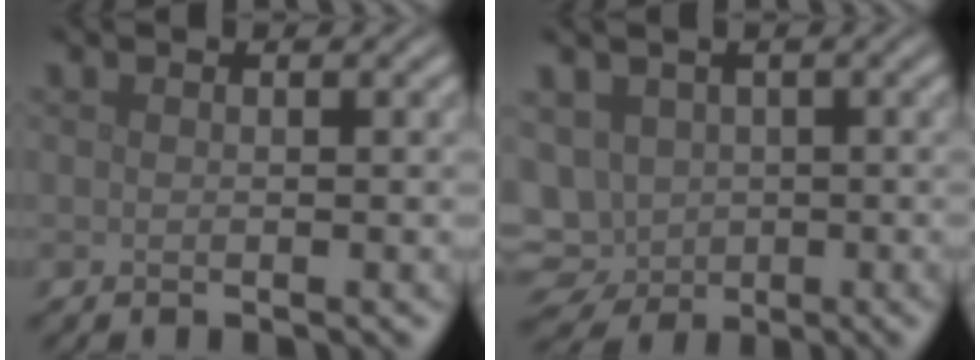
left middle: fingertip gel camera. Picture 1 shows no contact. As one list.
[{"total": 7.7, "force": [-1.7, 6.7, 3.4], "torque": [-0.070, -0.014, -0.035]}]